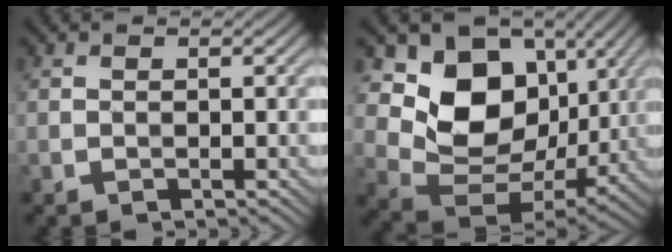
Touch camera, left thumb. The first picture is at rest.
{"total": 13.4, "force": [3.9, 10.1, 7.8], "torque": [-0.156, -0.005, 0.073]}